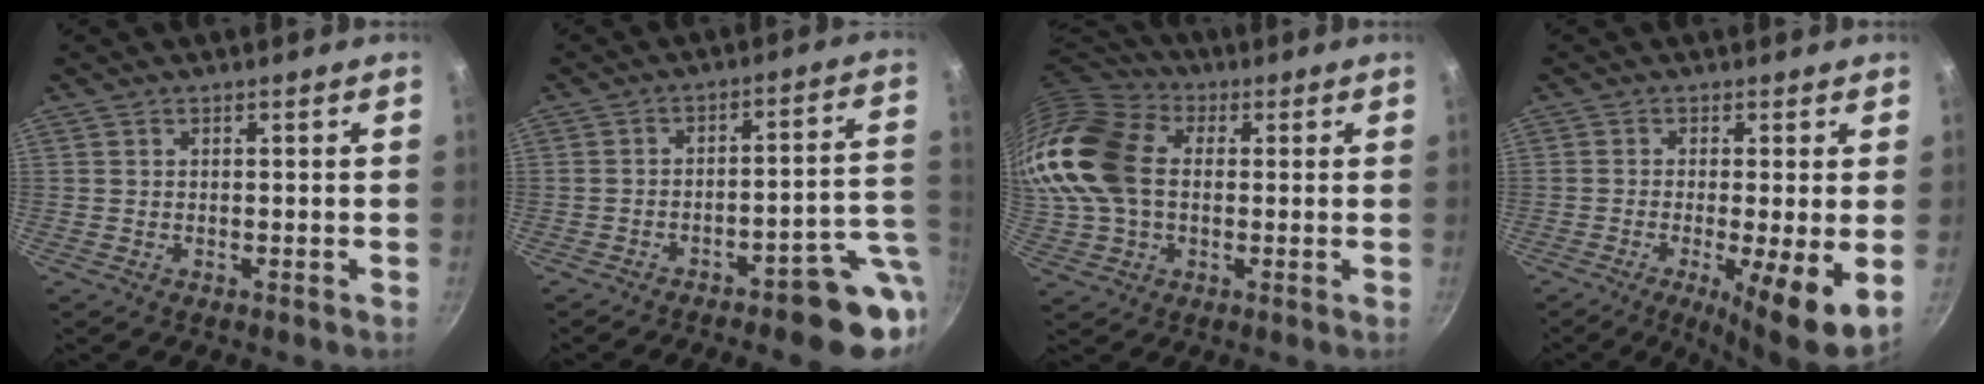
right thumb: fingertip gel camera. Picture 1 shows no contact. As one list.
[{"total": 12.0, "force": [-5.2, 4.0, 10.1], "torque": [-0.089, 0.046, -0.068]}, {"total": 22.0, "force": [1.8, 15.9, 15.0], "torque": [-0.330, 0.036, 0.026]}, {"total": 9.9, "force": [-2.0, 1.5, 9.6], "torque": [-0.152, -0.009, -0.030]}]